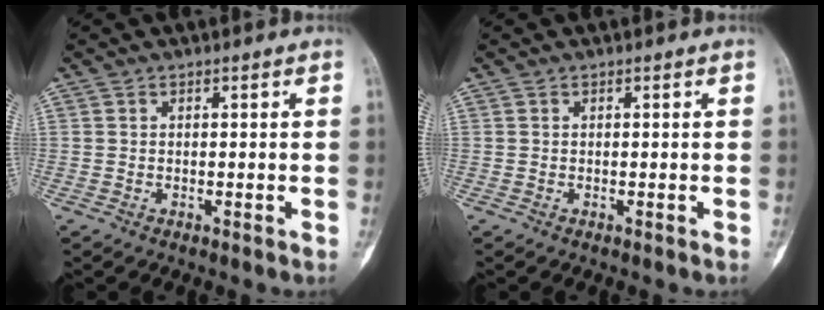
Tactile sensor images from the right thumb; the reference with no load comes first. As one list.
[{"total": 0.0}]